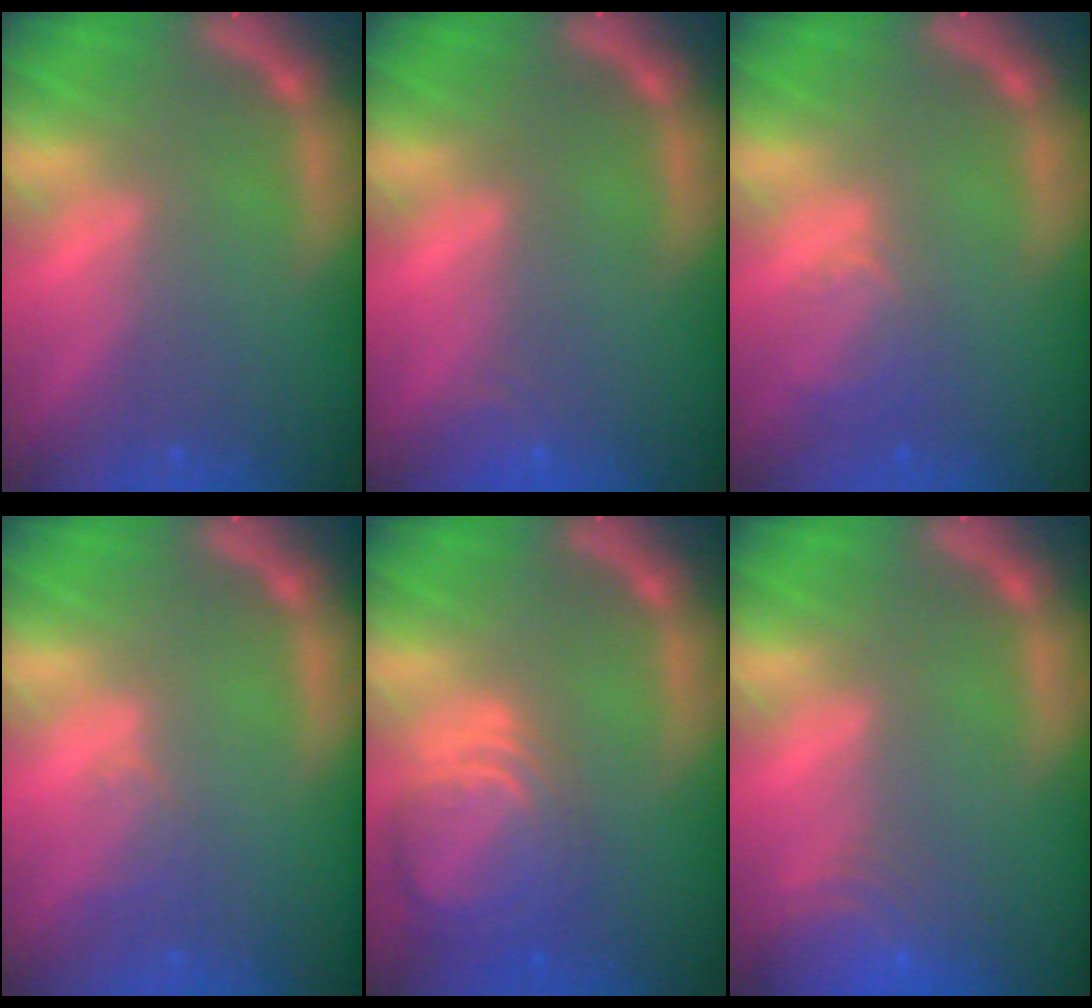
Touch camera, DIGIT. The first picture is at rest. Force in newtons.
{"total": 1.4}
{"total": 2.5}
{"total": 1.5}
{"total": 7.0}
{"total": 5.0}